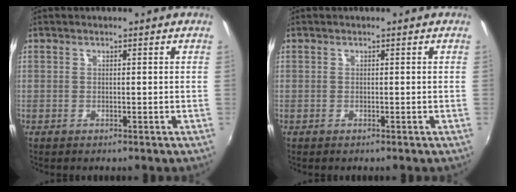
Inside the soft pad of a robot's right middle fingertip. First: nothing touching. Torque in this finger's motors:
{"motor_torque": [0.10, -0.03, 0.03, 0.00]}